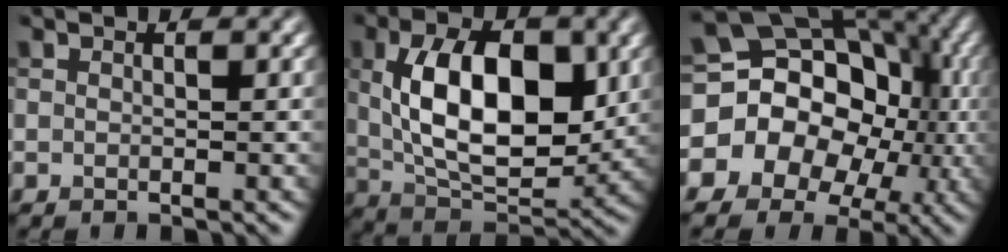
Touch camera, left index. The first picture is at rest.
{"total": 10.8, "force": [1.3, 5.8, 9.1], "torque": [-0.151, 0.000, 0.025]}
{"total": 16.8, "force": [-2.9, 14.9, 7.3], "torque": [-0.130, 0.021, -0.068]}